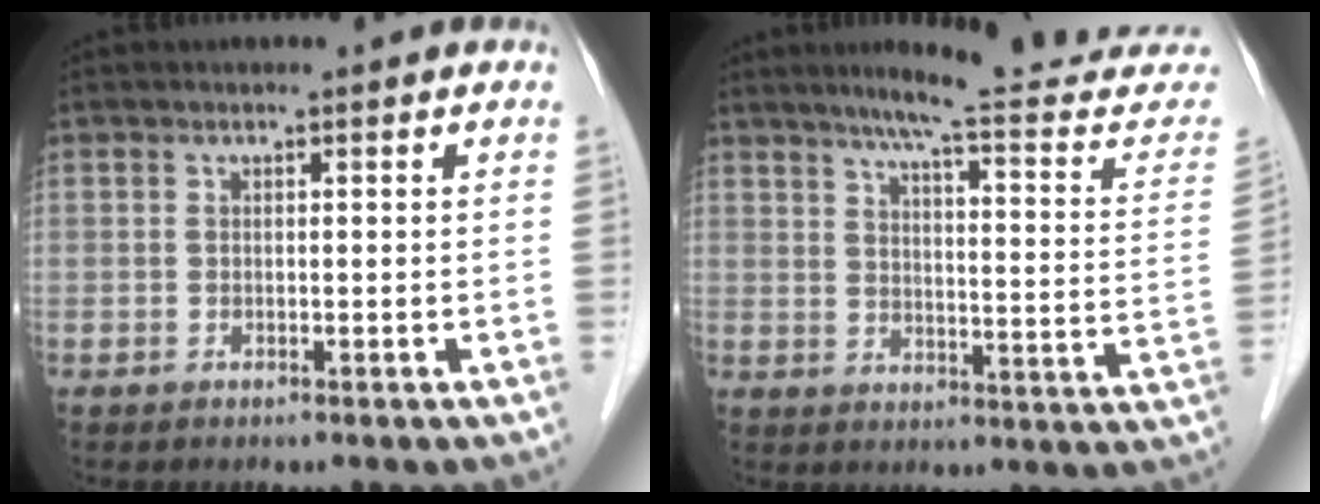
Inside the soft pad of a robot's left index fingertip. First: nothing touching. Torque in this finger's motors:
{"motor_torque": [-0.20, -0.24, 0.04, 0.04]}